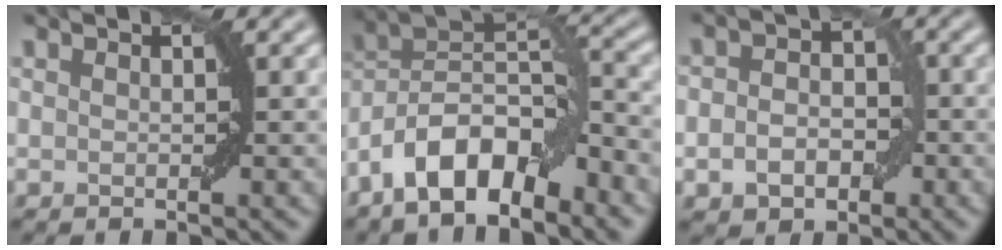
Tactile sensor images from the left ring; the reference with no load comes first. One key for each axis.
{"total": 9.7, "fx": -5.6, "fy": 3.8, "fz": 7.0, "tx": -0.112, "ty": 0.010, "tz": -0.108}
{"total": 4.4, "fx": -1.2, "fy": 3.2, "fz": 2.6, "tx": -0.027, "ty": -0.002, "tz": -0.027}